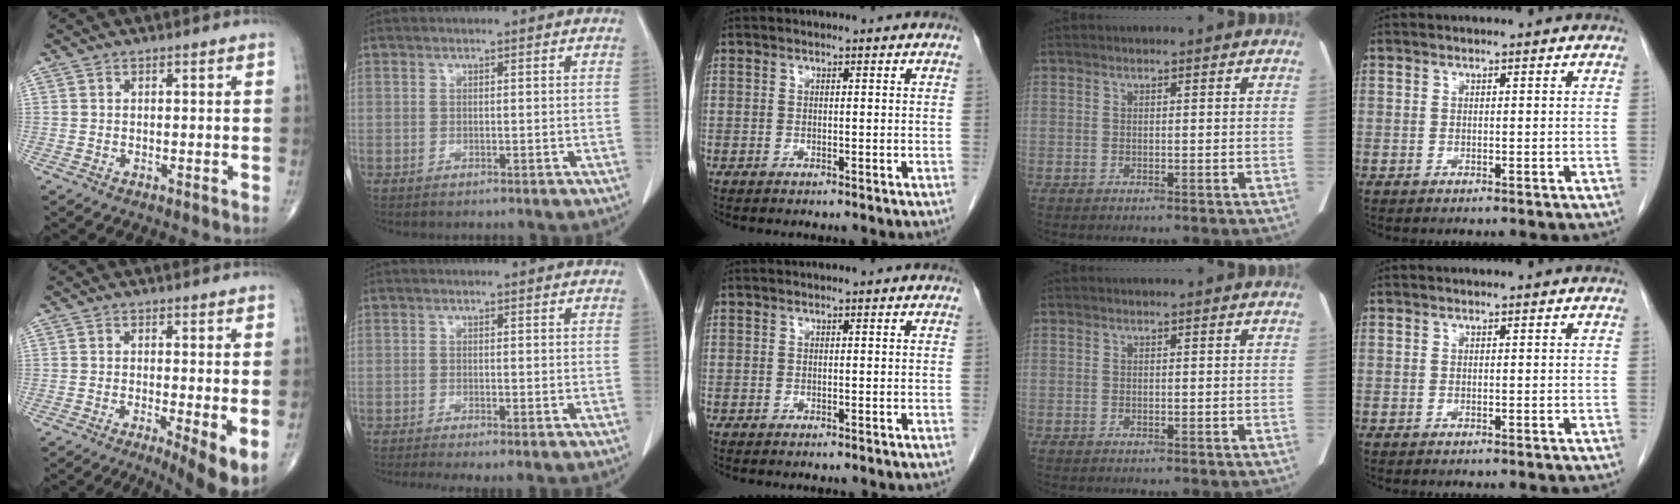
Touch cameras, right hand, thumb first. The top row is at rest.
{"thumb": {"total": 6.5, "force": [-1.9, 1.1, 6.1], "torque": [-0.099, -0.020, -0.034]}, "index": {"total": 4.3, "force": [-2.8, 0.8, 3.1], "torque": [-0.050, -0.013, -0.045]}}